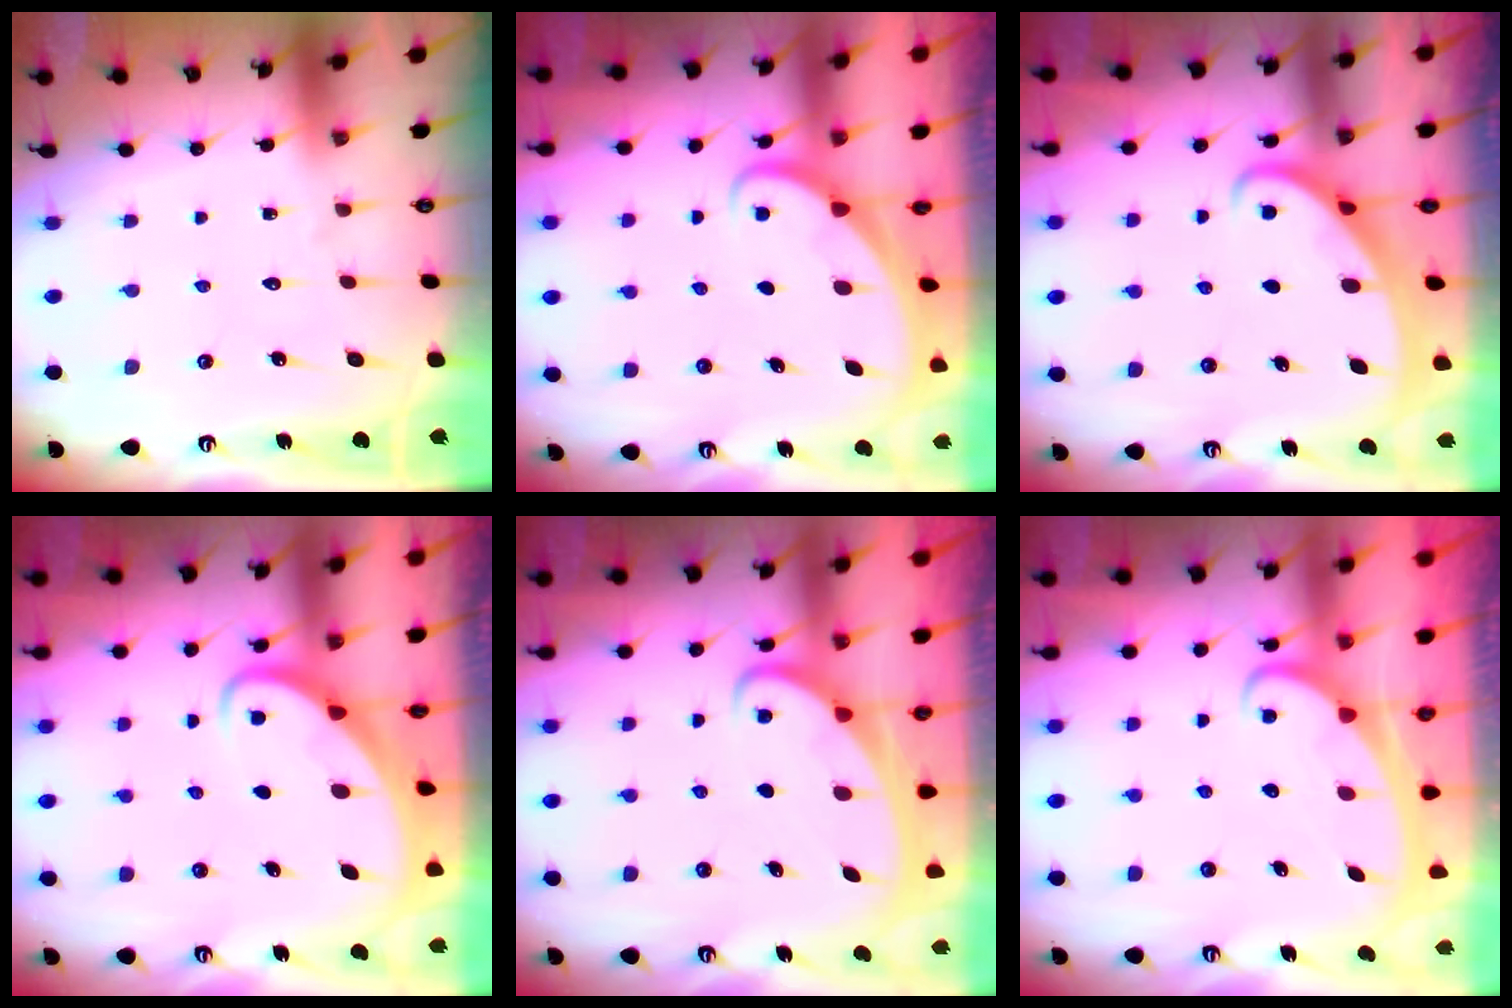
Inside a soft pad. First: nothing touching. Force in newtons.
{"total": 1.9, "press": 1.9, "slide": 0.1}
{"total": 2.3, "press": 2.3, "slide": 0.2}
{"total": 2.8, "press": 2.8, "slide": 0.3}
{"total": 2.1, "press": 2.1, "slide": 0.3}
{"total": 2.4, "press": 2.4, "slide": 0.3}